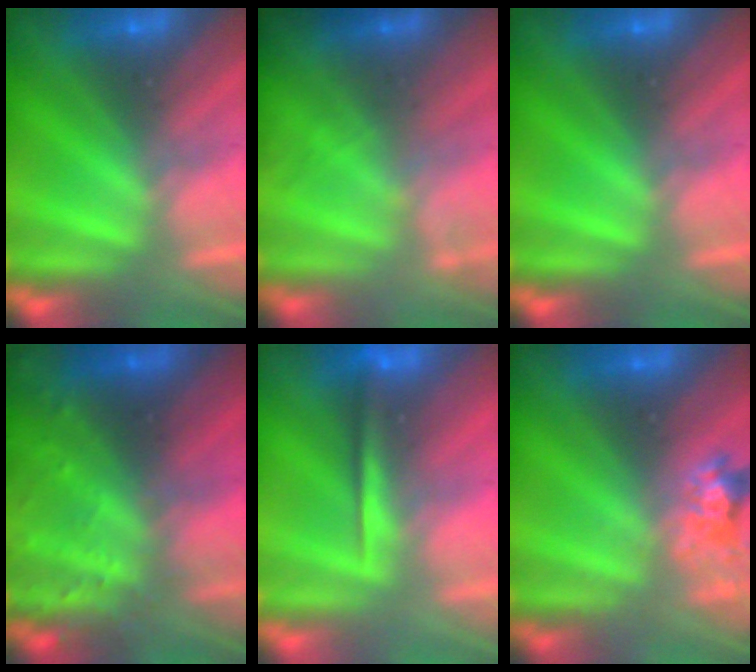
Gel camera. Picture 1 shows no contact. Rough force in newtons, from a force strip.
{"total": 1.8}
{"total": 0.0}
{"total": 7.0}
{"total": 1.3}
{"total": 2.4}